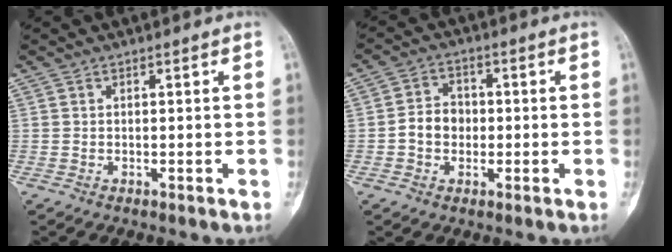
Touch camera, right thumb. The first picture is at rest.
{"total": 5.6, "force": [-0.7, 4.6, 3.1], "torque": [-0.034, 0.018, -0.019]}